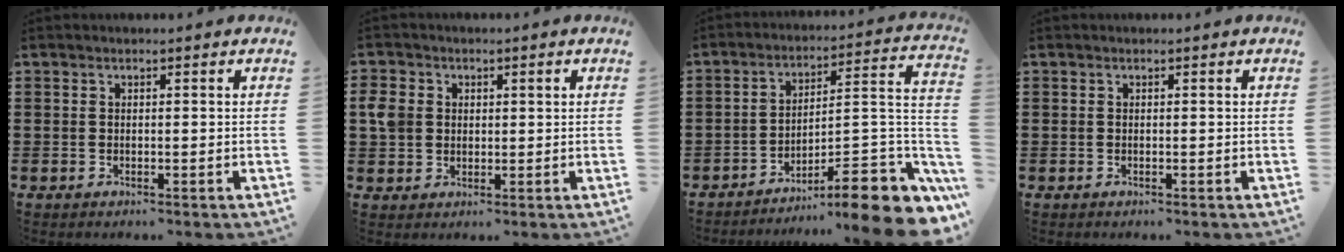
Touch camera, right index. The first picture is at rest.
{"total": 3.7, "force": [0.5, 3.2, 1.8], "torque": [-0.052, 0.012, 0.006]}
{"total": 10.2, "force": [-7.5, 1.7, 6.7], "torque": [-0.080, 0.003, -0.143]}
{"total": 0.0}